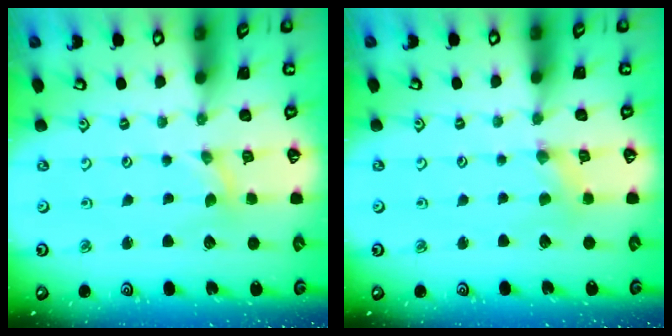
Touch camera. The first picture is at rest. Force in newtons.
{"total": 1.0, "press": 1.0, "slide": 0.1}